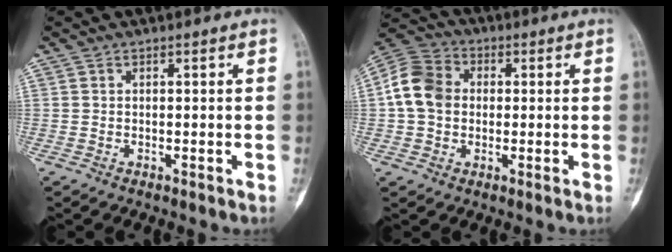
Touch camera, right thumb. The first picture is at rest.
{"total": 9.9, "force": [0.4, 8.0, 5.8], "torque": [-0.101, 0.023, -0.004]}